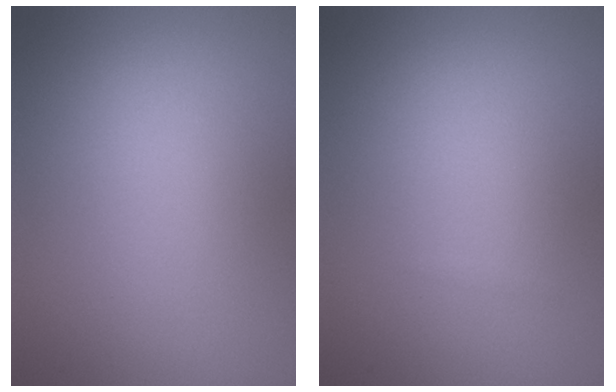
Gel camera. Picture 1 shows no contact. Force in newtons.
{"total": 0.0}